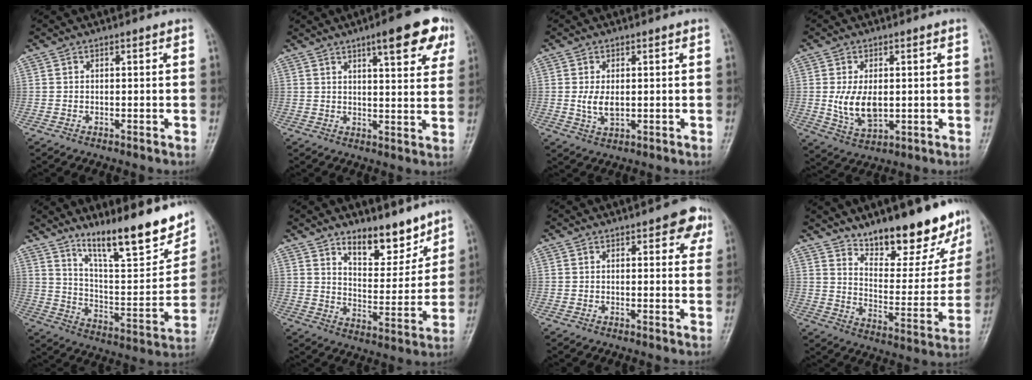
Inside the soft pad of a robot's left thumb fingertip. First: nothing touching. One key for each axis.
{"total": 12.0, "fx": 6.8, "fy": 3.2, "fz": 9.4, "tx": -0.094, "ty": -0.022, "tz": 0.084}
{"total": 3.9, "fx": 0.2, "fy": 2.2, "fz": 3.2, "tx": -0.059, "ty": -0.009, "tz": 0.009}
{"total": 7.6, "fx": 0.2, "fy": 4.5, "fz": 6.2, "tx": -0.108, "ty": -0.013, "tz": 0.015}
{"total": 19.2, "fx": 14.0, "fy": 4.2, "fz": 12.4, "tx": -0.150, "ty": -0.082, "tz": 0.231}
{"total": 10.7, "fx": 8.1, "fy": 4.4, "fz": 5.4, "tx": -0.054, "ty": -0.068, "tz": 0.138}
{"total": 5.2, "fx": 2.7, "fy": 2.4, "fz": 3.7, "tx": -0.014, "ty": -0.006, "tz": 0.023}
{"total": 18.7, "fx": 14.2, "fy": 6.6, "fz": 10.1, "tx": -0.089, "ty": -0.101, "tz": 0.216}